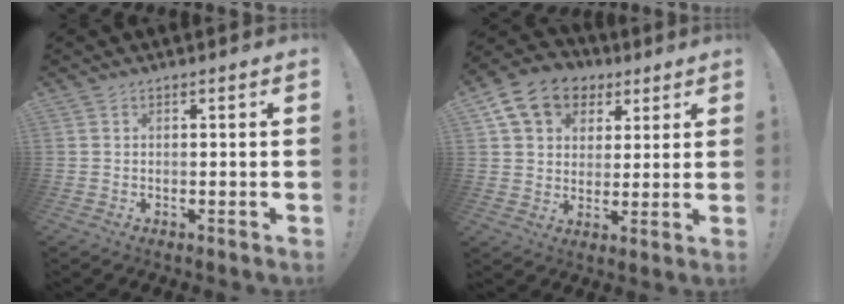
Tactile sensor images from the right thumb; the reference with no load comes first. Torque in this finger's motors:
{"motor_torque": [-0.39, 0.82, 0.86, 0.41, 0.22]}